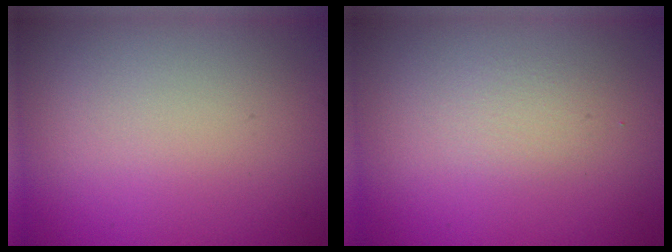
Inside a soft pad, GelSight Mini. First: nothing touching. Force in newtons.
{"total": 1.0, "press": 1.0, "slide": 0.0}